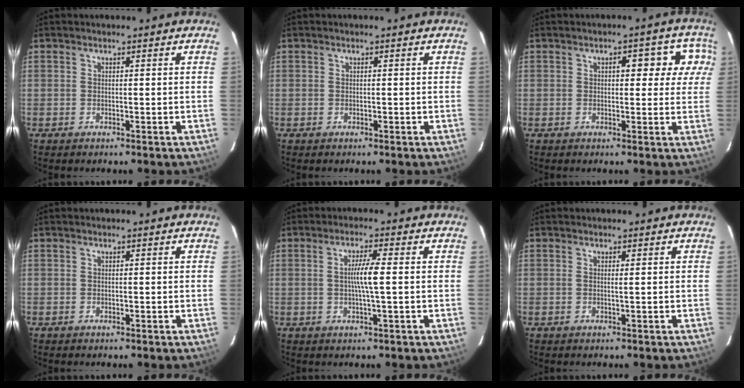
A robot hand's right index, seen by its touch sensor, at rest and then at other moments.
{"total": 0.0}
{"total": 7.3, "force": [2.3, 3.4, 6.0], "torque": [-0.053, 0.028, 0.022]}
{"total": 0.0}
{"total": 4.5, "force": [0.0, -0.4, 4.5], "torque": [-0.082, -0.002, 0.000]}
{"total": 0.5, "force": [0.1, -0.1, 0.5], "torque": [-0.011, 0.000, 0.001]}